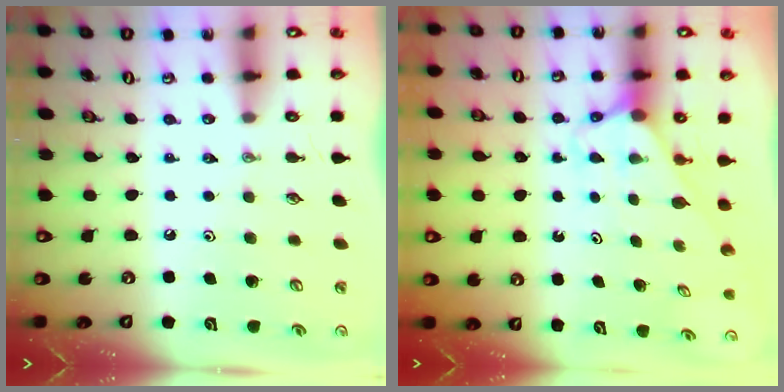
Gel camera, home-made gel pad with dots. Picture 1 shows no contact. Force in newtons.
{"total": 2.6, "press": 2.6, "slide": 0.2}